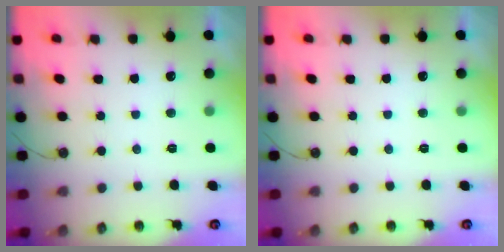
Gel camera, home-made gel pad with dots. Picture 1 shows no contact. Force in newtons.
{"total": 0.0}